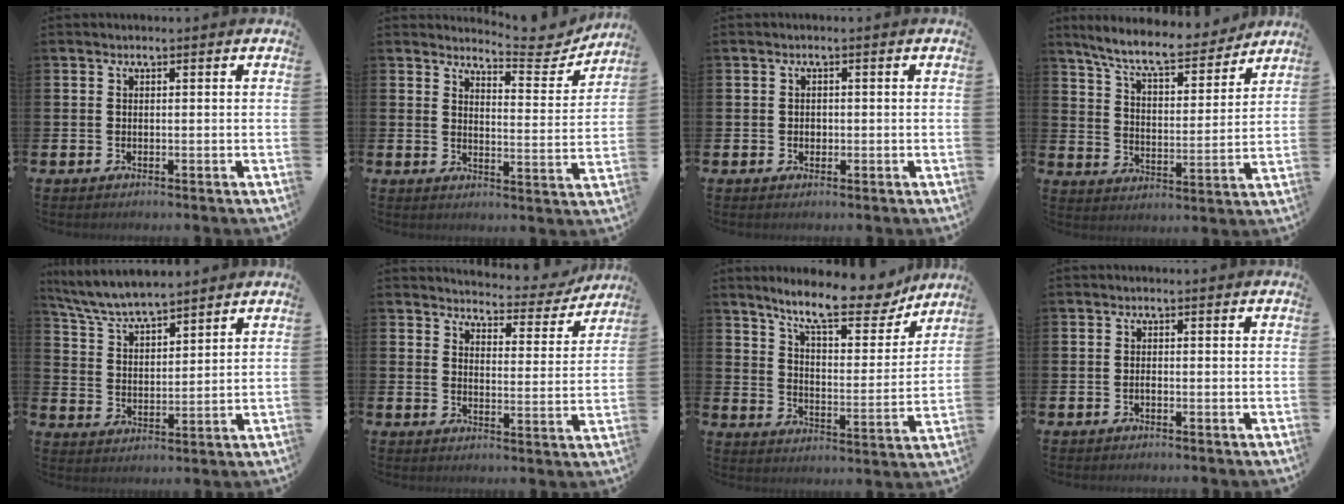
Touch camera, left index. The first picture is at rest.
{"total": 5.5, "force": [5.4, 0.6, 0.9], "torque": [-0.015, -0.046, 0.090]}
{"total": 1.0, "force": [0.0, 0.9, 0.4], "torque": [0.005, 0.001, -0.005]}
{"total": 8.6, "force": [7.7, 1.5, 3.4], "torque": [-0.096, -0.049, 0.134]}
{"total": 6.5, "force": [6.2, 0.9, 1.5], "torque": [-0.060, -0.029, 0.113]}
{"total": 3.9, "force": [3.7, 1.0, 0.2], "torque": [-0.014, -0.036, 0.058]}
{"total": 11.1, "force": [9.7, 2.3, 4.9], "torque": [-0.109, -0.054, 0.165]}
{"total": 0.7, "force": [-0.5, 0.2, 0.5], "torque": [-0.013, -0.002, -0.008]}